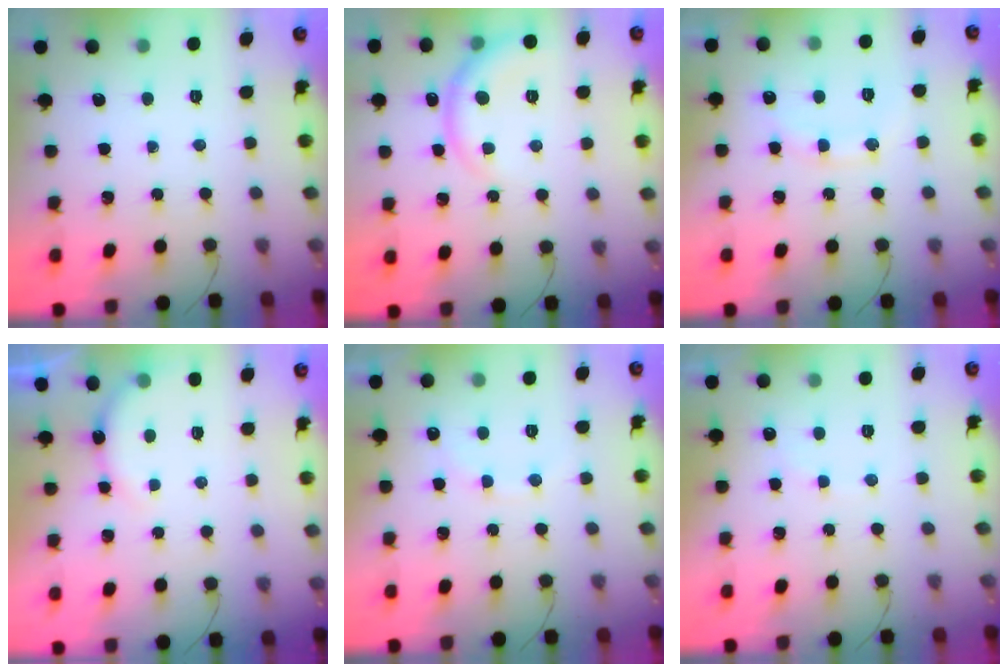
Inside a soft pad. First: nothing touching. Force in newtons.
{"total": 6.7, "press": 6.7, "slide": 0.8}
{"total": 10.9, "press": 10.8, "slide": 0.9}
{"total": 5.9, "press": 5.8, "slide": 1.0}
{"total": 8.6, "press": 8.5, "slide": 1.3}
{"total": 5.5, "press": 5.4, "slide": 0.8}